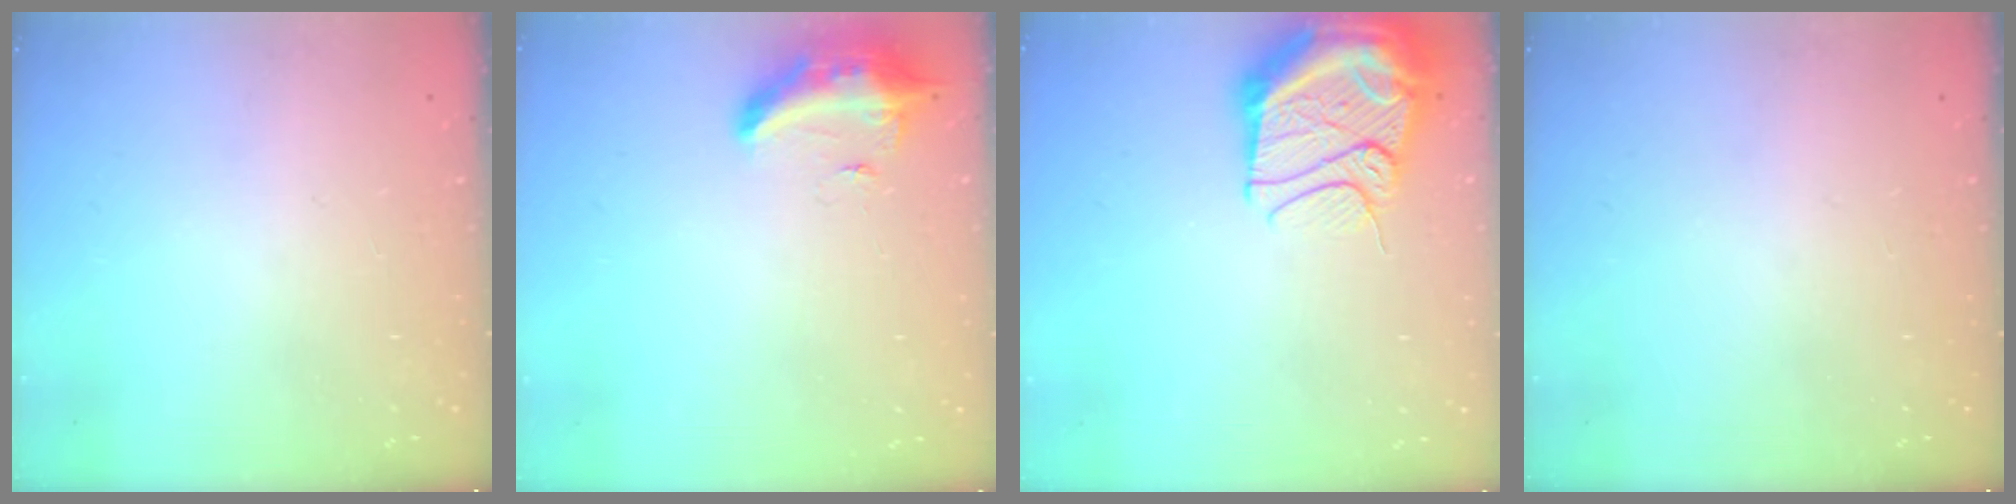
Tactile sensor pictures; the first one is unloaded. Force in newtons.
{"total": 10.4, "press": 9.8, "slide": 3.5}
{"total": 17.9, "press": 16.5, "slide": 6.9}
{"total": 0.0}